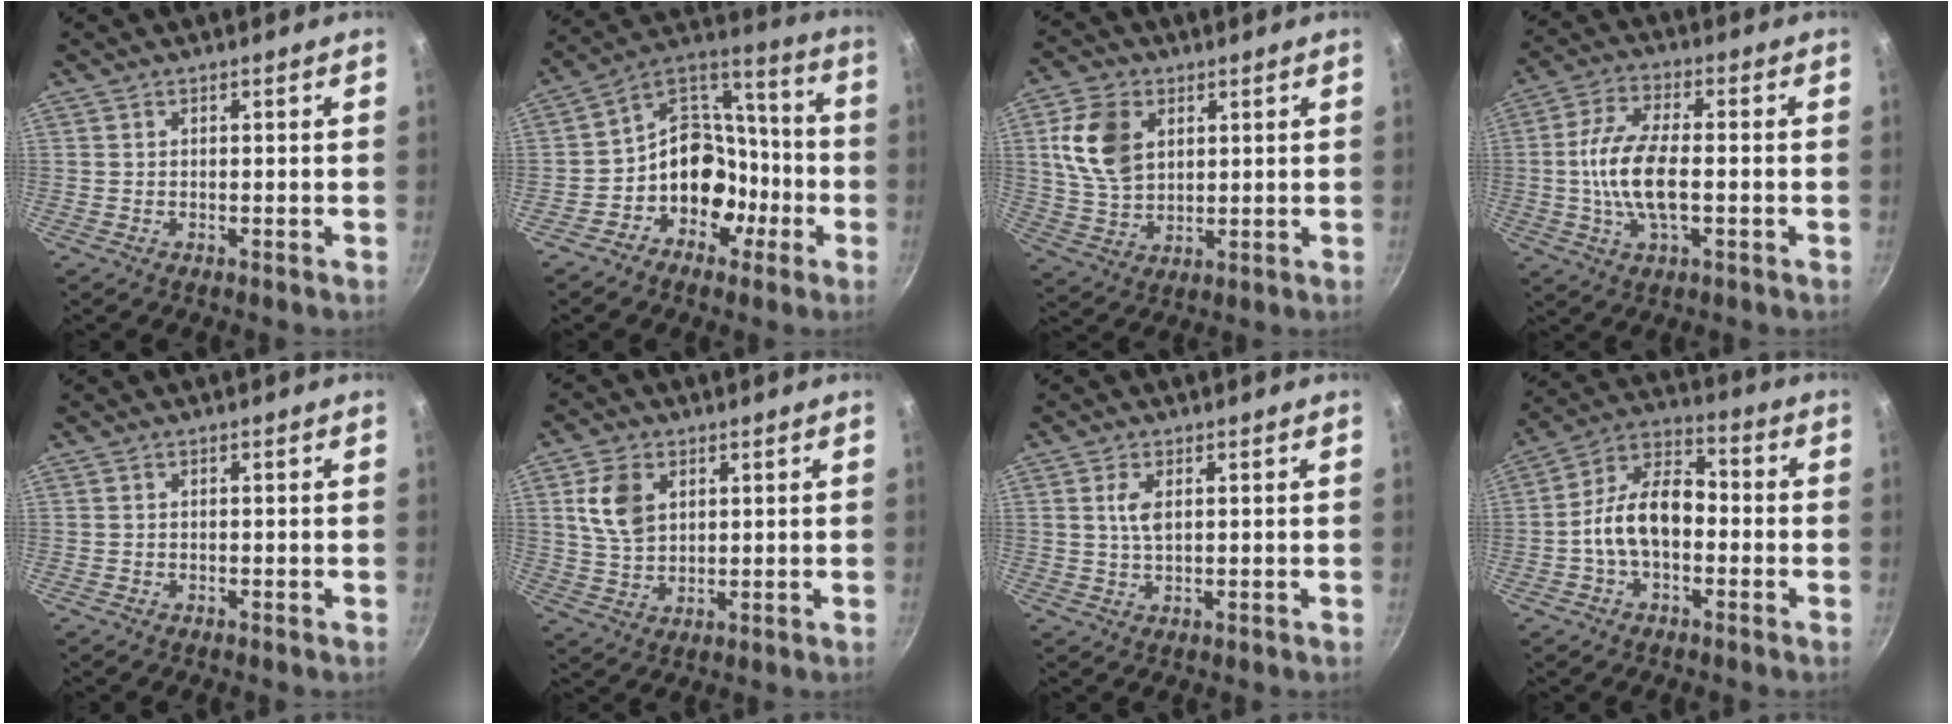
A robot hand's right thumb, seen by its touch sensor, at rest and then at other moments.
{"total": 14.5, "force": [-5.1, 11.5, 7.3], "torque": [-0.050, 0.073, -0.094]}
{"total": 11.3, "force": [3.4, 7.8, 7.5], "torque": [-0.127, -0.011, 0.069]}
{"total": 11.7, "force": [-1.2, 5.1, 10.4], "torque": [-0.200, 0.018, -0.033]}
{"total": 0.0}
{"total": 8.1, "force": [2.6, 5.6, 5.3], "torque": [-0.087, -0.010, 0.052]}
{"total": 3.4, "force": [0.9, 1.6, 2.8], "torque": [-0.055, -0.002, 0.020]}
{"total": 12.3, "force": [-2.1, 7.6, 9.4], "torque": [-0.137, 0.048, -0.056]}